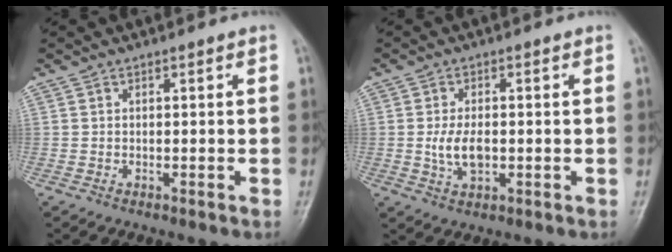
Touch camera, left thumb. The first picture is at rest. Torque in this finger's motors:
{"motor_torque": [0.13, 0.10, 0.84, 0.24, 0.25]}